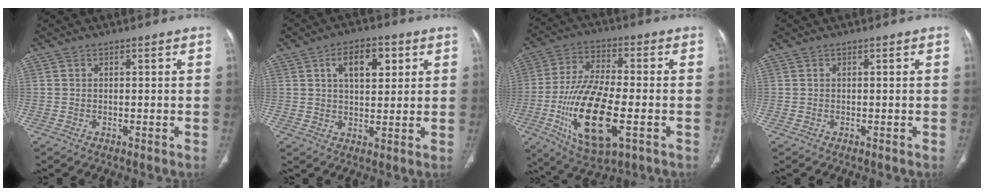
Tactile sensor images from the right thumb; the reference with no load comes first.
{"total": 8.8, "force": [3.3, 4.7, 6.6], "torque": [-0.077, -0.006, 0.050]}
{"total": 19.3, "force": [-5.3, 7.7, 16.9], "torque": [-0.333, 0.005, -0.085]}
{"total": 0.0}